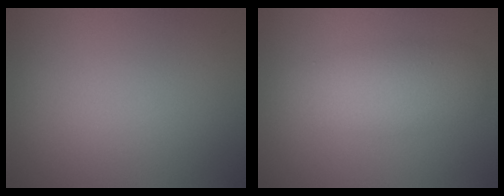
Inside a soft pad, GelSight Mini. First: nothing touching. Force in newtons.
{"total": 4.1, "press": 4.1, "slide": 0.1}